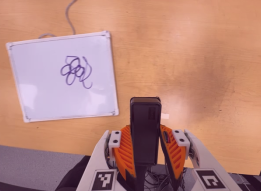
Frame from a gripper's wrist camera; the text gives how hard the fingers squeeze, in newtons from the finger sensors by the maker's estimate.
{"total": 4.2, "left": 2.7, "right": 5.7}